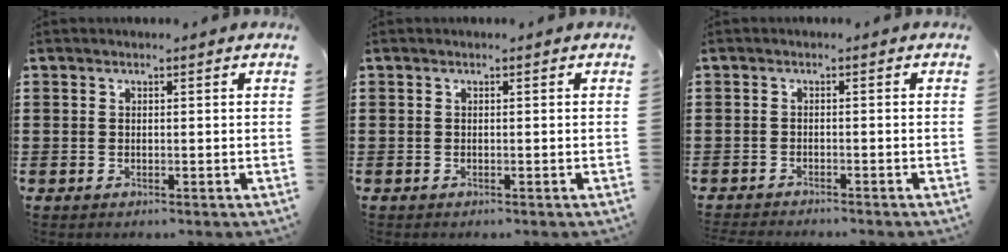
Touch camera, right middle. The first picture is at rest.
{"total": 0.0}
{"total": 1.4, "force": [-1.4, -0.1, 0.0], "torque": [-0.005, -0.001, -0.029]}